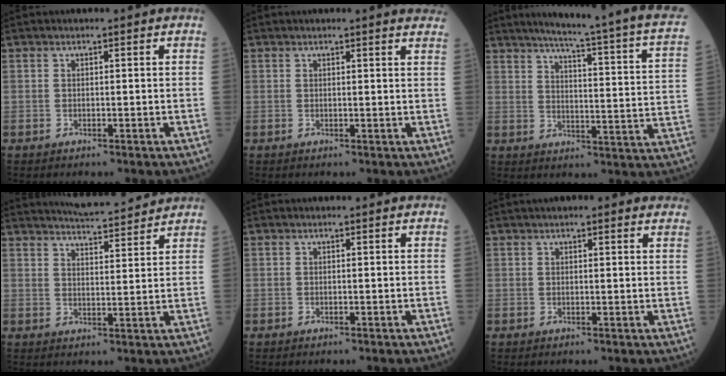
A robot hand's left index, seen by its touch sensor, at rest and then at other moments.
{"total": 5.6, "force": [5.3, 0.1, 1.8], "torque": [-0.014, -0.006, 0.031]}
{"total": 22.1, "force": [18.0, -1.1, 12.8], "torque": [-0.183, -0.055, 0.212]}
{"total": 9.8, "force": [9.4, 0.4, 2.7], "torque": [-0.049, 0.010, 0.134]}
{"total": 0.0}
{"total": 5.9, "force": [4.8, 1.2, 3.2], "torque": [-0.041, 0.027, 0.056]}